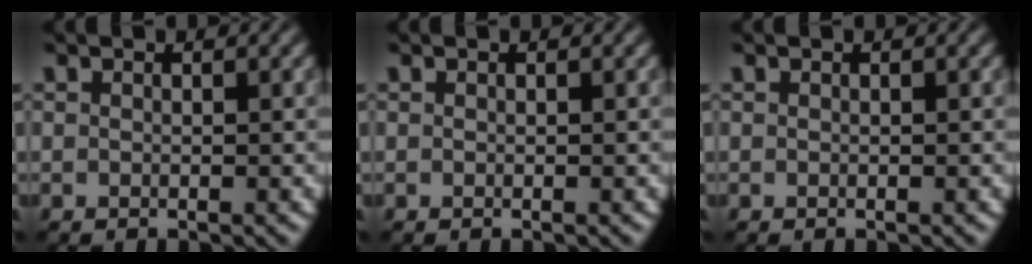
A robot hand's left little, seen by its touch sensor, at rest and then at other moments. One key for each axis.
{"total": 0.0}
{"total": 0.0}